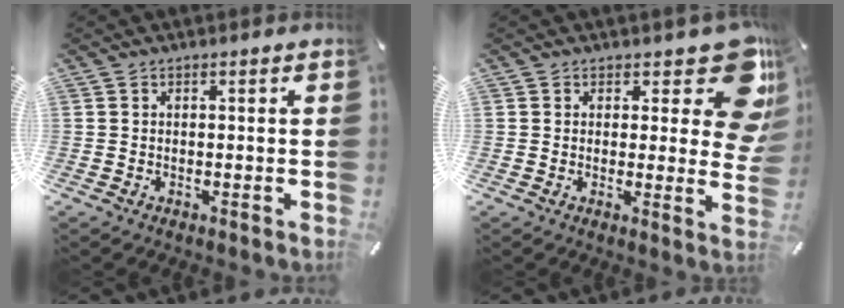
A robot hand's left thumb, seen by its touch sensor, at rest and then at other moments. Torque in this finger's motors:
{"motor_torque": [0.43, -0.31, 0.14, -0.03, 0.02]}